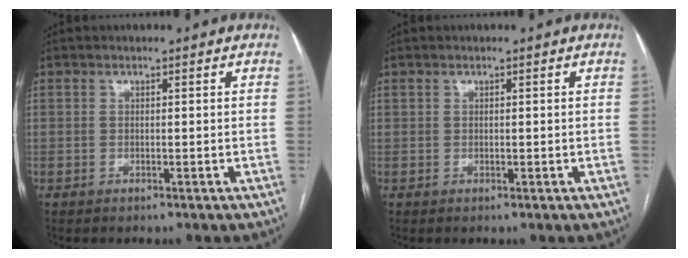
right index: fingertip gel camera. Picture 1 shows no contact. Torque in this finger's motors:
{"motor_torque": [-0.13, 0.10, 0.01, 0.00]}